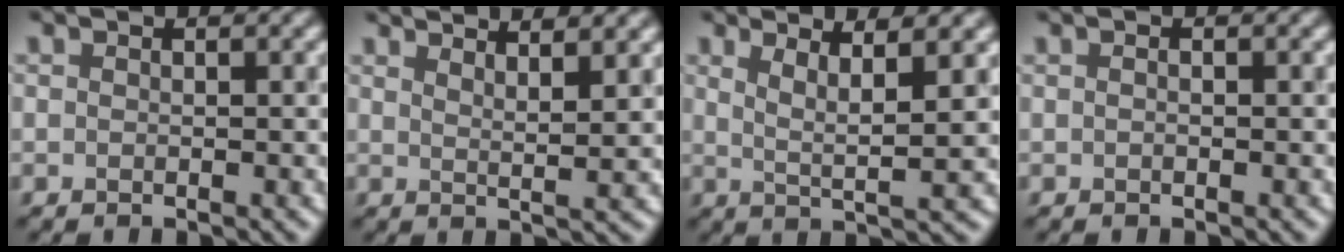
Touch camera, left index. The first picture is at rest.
{"total": 4.7, "force": [3.7, 0.8, 2.8], "torque": [-0.021, 0.021, 0.040]}
{"total": 3.7, "force": [1.7, 0.4, 3.2], "torque": [-0.058, 0.000, 0.042]}
{"total": 0.0}